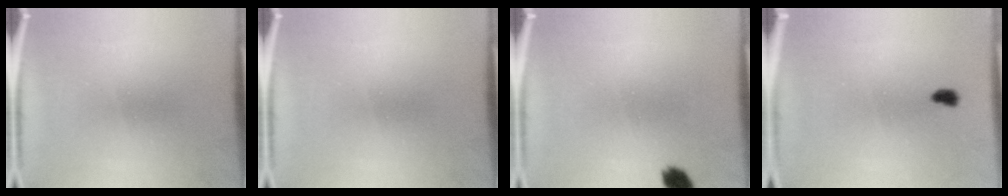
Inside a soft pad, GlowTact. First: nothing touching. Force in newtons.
{"total": 0.0}
{"total": 2.9}
{"total": 1.3}